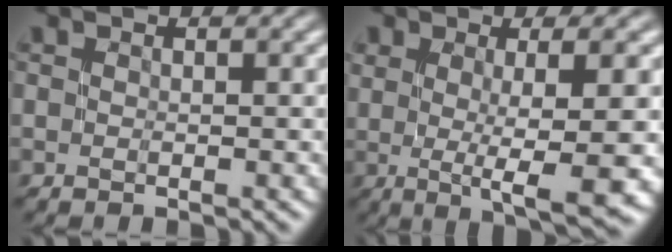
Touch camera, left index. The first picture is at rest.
{"total": 7.0, "force": [-0.3, 1.4, 6.9], "torque": [-0.101, -0.007, -0.001]}